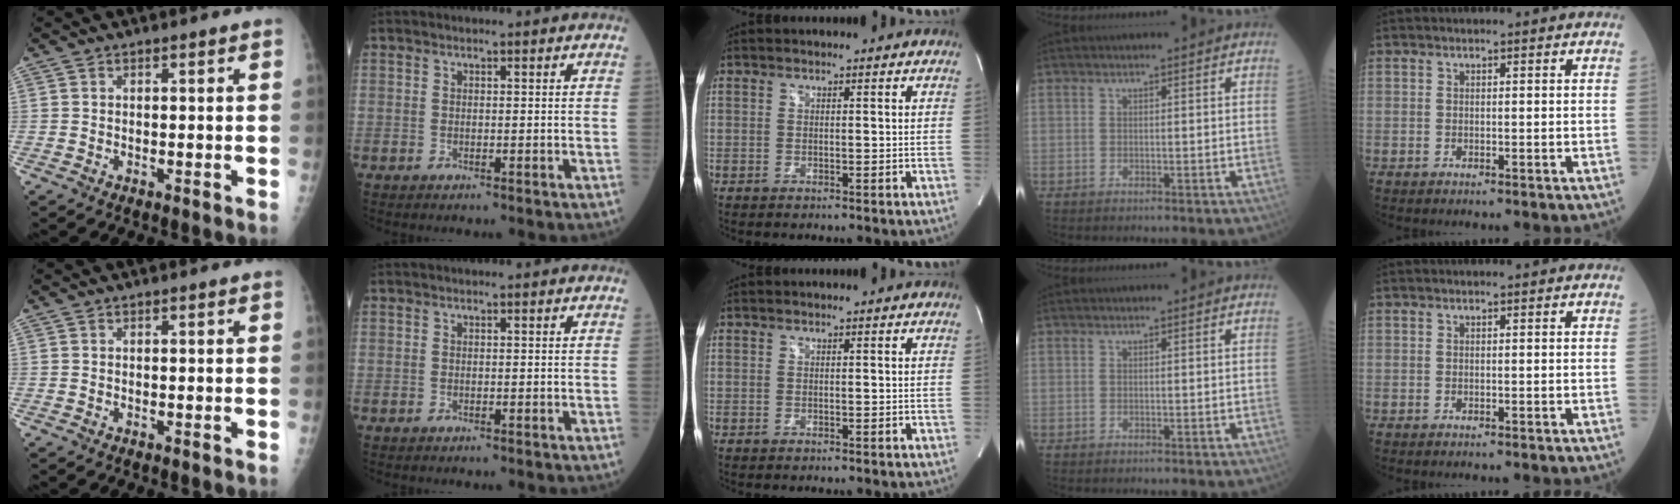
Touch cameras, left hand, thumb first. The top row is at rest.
{}